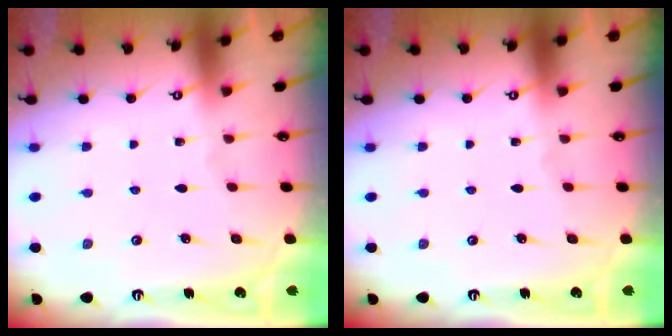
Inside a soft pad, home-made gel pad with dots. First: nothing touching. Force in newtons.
{"total": 0.0}